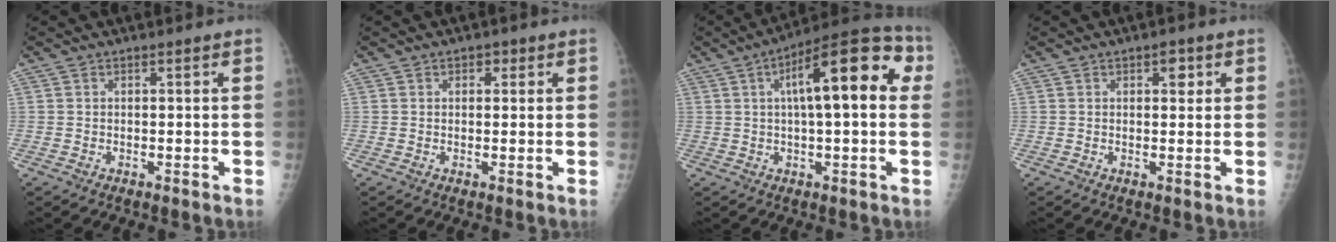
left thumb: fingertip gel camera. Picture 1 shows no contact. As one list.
[{"total": 2.0, "force": [1.0, 1.4, 1.1], "torque": [0.001, -0.001, 0.010]}, {"total": 17.6, "force": [3.9, 6.0, 16.1], "torque": [-0.211, 0.032, 0.046]}, {"total": 2.6, "force": [1.2, 1.5, 1.8], "torque": [-0.008, -0.002, 0.013]}]